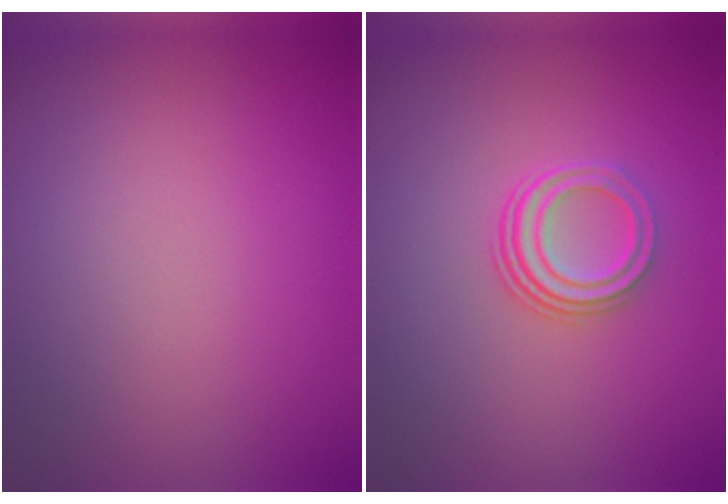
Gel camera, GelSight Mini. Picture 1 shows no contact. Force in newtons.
{"total": 2.9, "press": 2.1, "slide": 2.0}